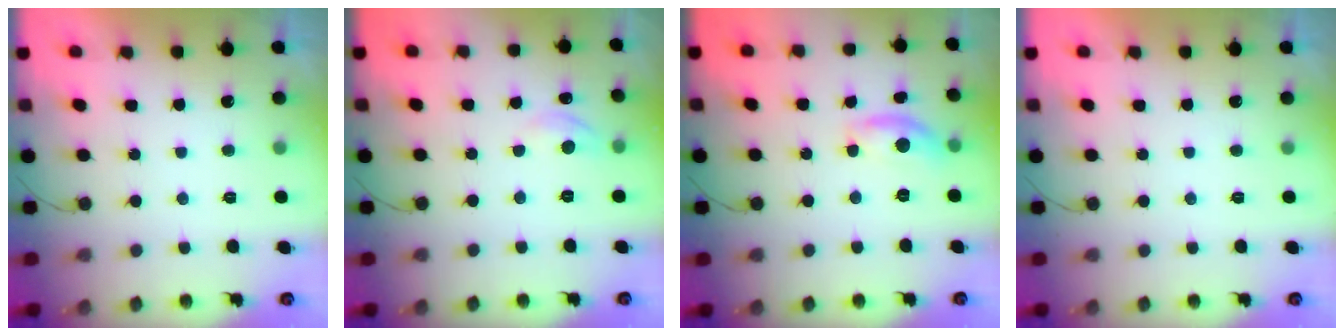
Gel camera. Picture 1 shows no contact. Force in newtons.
{"total": 4.7, "press": 4.7, "slide": 0.7}
{"total": 9.2, "press": 9.2, "slide": 0.5}
{"total": 0.0}